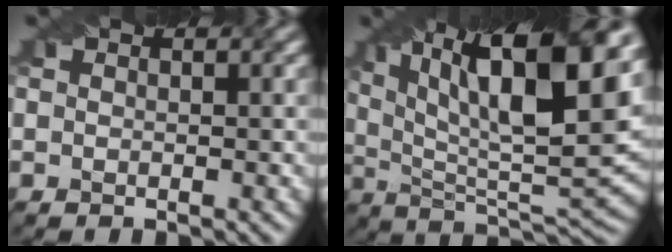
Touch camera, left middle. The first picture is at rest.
{"total": 15.7, "force": [6.1, 5.3, 13.4], "torque": [-0.224, 0.004, 0.106]}